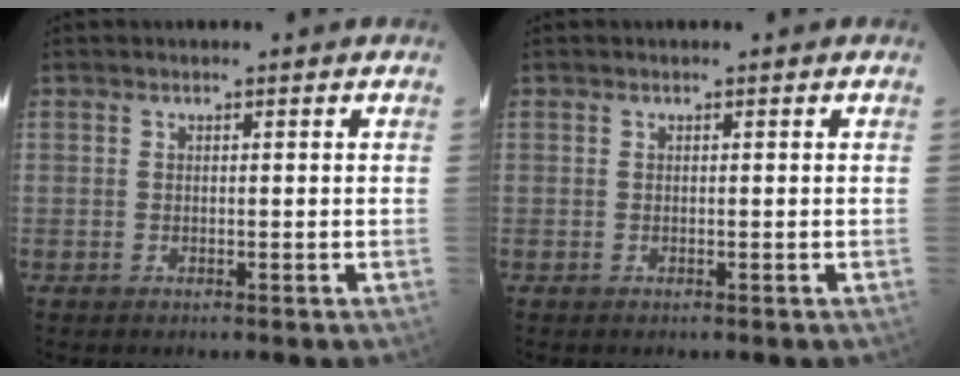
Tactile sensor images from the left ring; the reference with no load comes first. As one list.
[{"total": 0.0}]